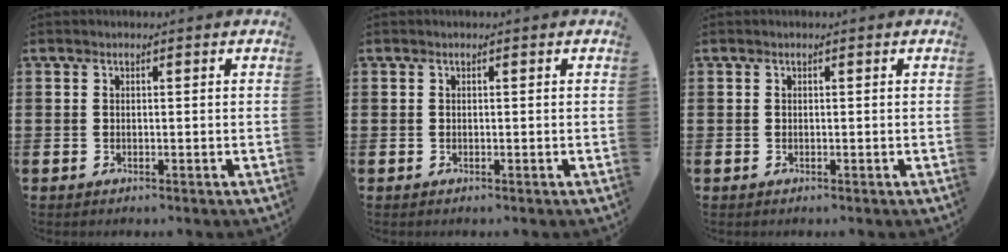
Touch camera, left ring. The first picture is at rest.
{"total": 0.0}
{"total": 0.0}